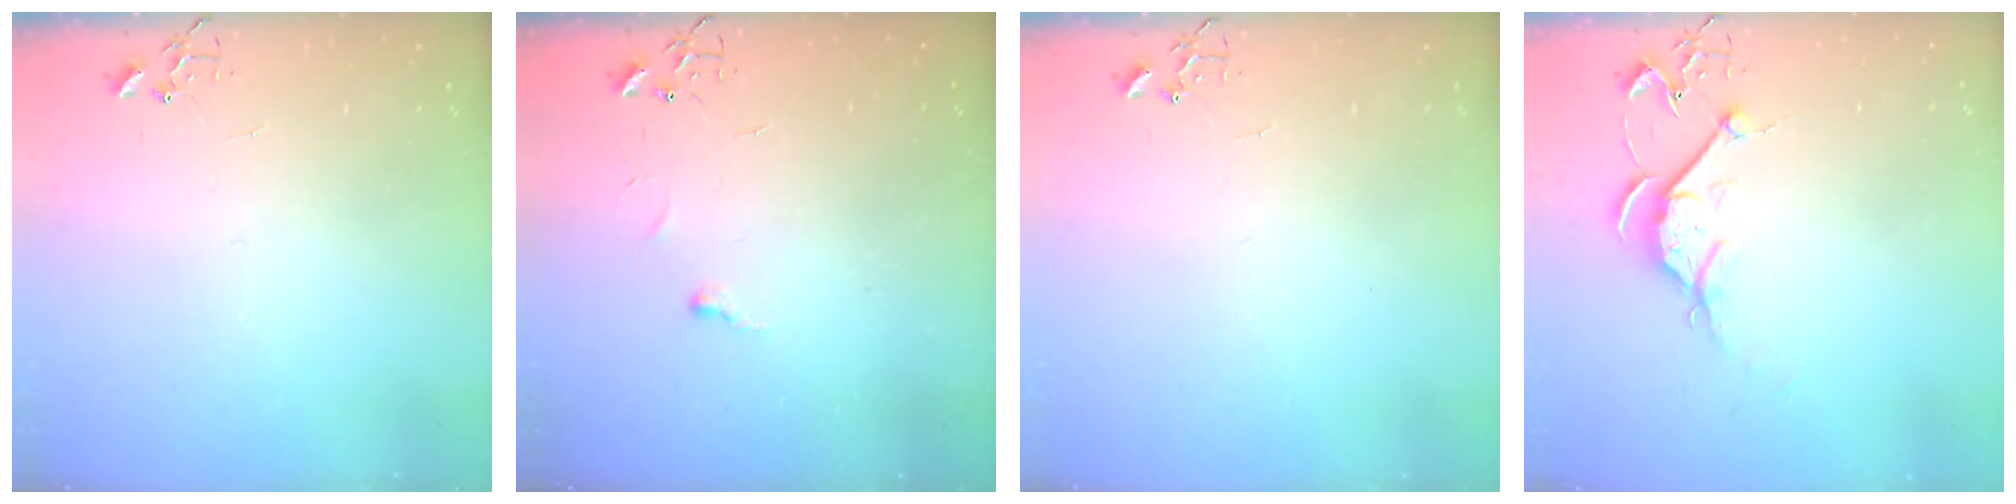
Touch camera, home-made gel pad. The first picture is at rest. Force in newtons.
{"total": 3.8, "press": 3.8, "slide": 0.5}
{"total": 0.0}
{"total": 7.9, "press": 7.8, "slide": 0.9}